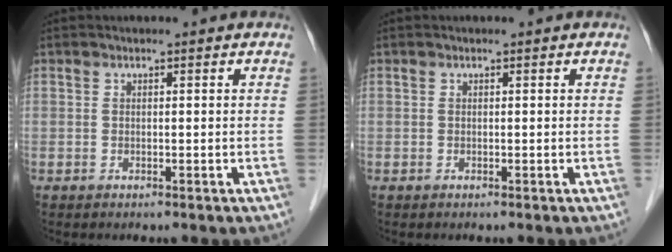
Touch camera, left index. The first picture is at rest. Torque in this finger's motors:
{"motor_torque": [0.00, 0.00, 0.02, 0.00]}